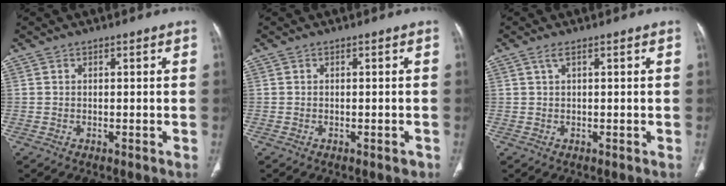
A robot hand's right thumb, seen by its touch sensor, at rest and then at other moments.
{"total": 0.8, "force": [-0.5, 0.4, 0.5], "torque": [-0.004, -0.001, -0.005]}
{"total": 1.1, "force": [0.6, 0.1, 1.0], "torque": [-0.030, 0.009, 0.012]}